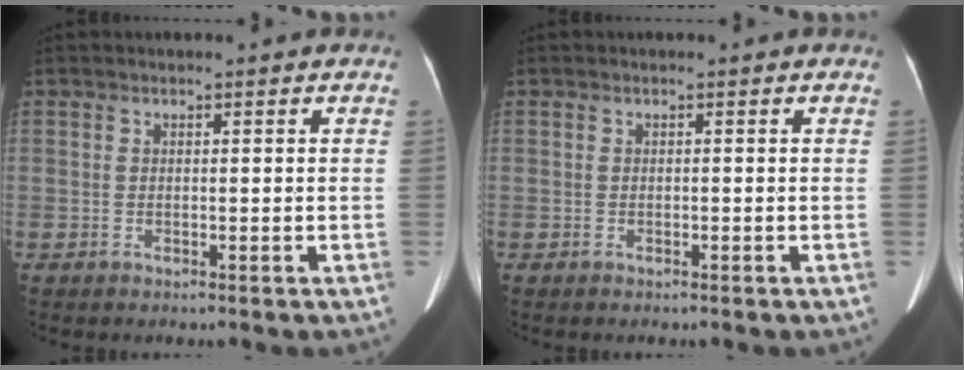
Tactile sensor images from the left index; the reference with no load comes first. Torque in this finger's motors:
{"motor_torque": [0.16, -0.14, 0.00, -0.01]}